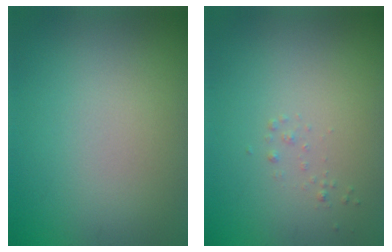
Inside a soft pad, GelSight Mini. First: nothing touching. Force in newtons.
{"total": 0.5, "press": 0.5, "slide": 0.0}